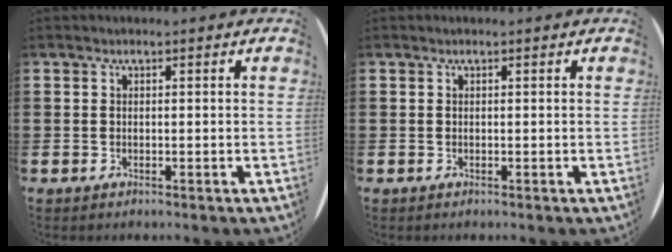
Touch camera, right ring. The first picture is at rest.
{"total": 0.0}